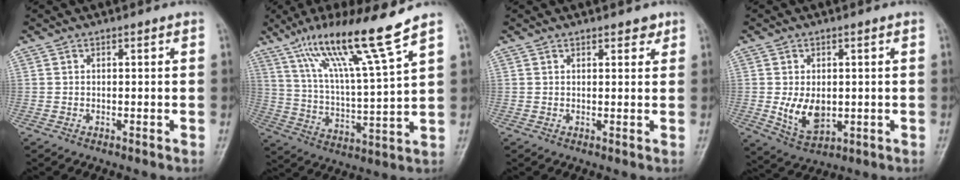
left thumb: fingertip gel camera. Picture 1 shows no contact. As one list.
[{"total": 15.5, "force": [10.9, -0.3, 11.1], "torque": [-0.191, -0.055, 0.195]}, {"total": 2.1, "force": [1.5, 1.1, 1.0], "torque": [0.002, -0.006, 0.015]}, {"total": 7.2, "force": [-0.4, 4.7, 5.4], "torque": [-0.082, -0.014, 0.007]}]